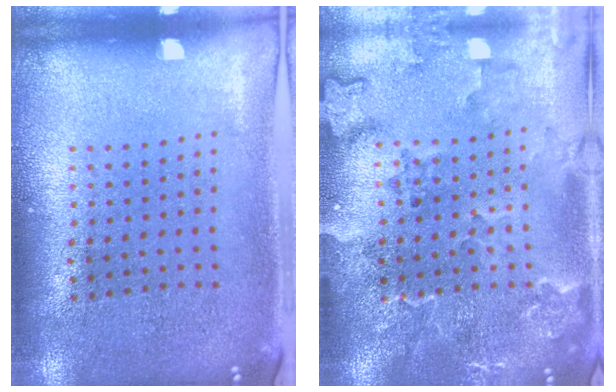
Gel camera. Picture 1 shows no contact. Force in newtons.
{"total": 2.3, "press": 2.1, "slide": 0.8}